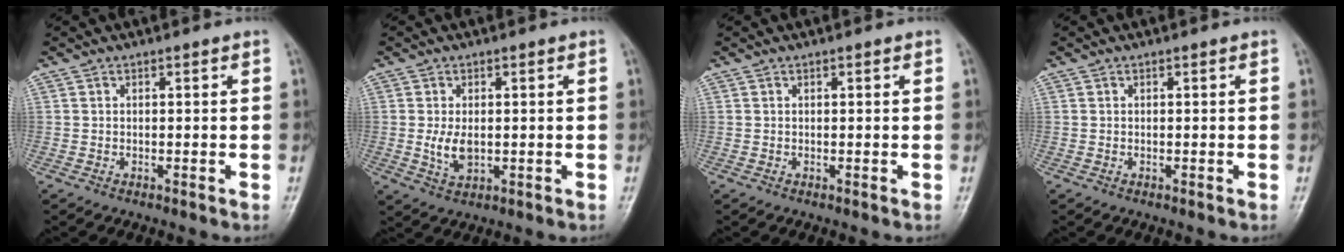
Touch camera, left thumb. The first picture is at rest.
{"total": 4.4, "force": [-0.1, 2.6, 3.5], "torque": [-0.064, -0.009, 0.001]}
{"total": 0.5, "force": [0.2, 0.2, 0.4], "torque": [-0.004, 0.001, 0.002]}
{"total": 0.0}